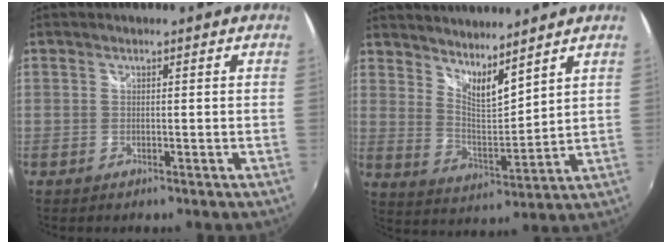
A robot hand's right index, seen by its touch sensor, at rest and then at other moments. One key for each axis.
{"total": 8.7, "fx": 7.4, "fy": 1.7, "fz": 4.4, "tx": -0.065, "ty": -0.011, "tz": 0.131}